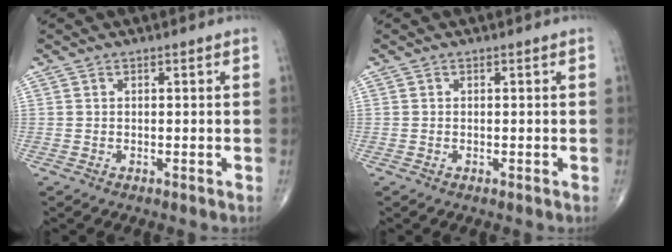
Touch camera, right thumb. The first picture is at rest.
{"total": 0.0}